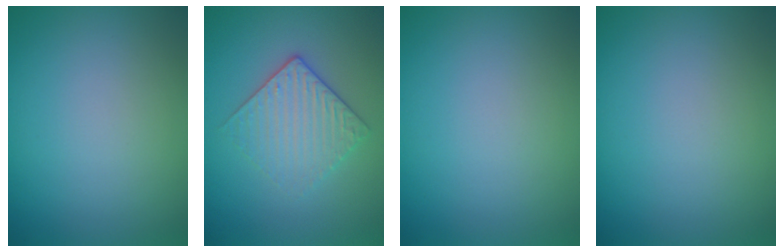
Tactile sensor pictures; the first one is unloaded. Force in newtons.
{"total": 3.1, "press": 2.8, "slide": 1.3}
{"total": 0.0}
{"total": 0.0}